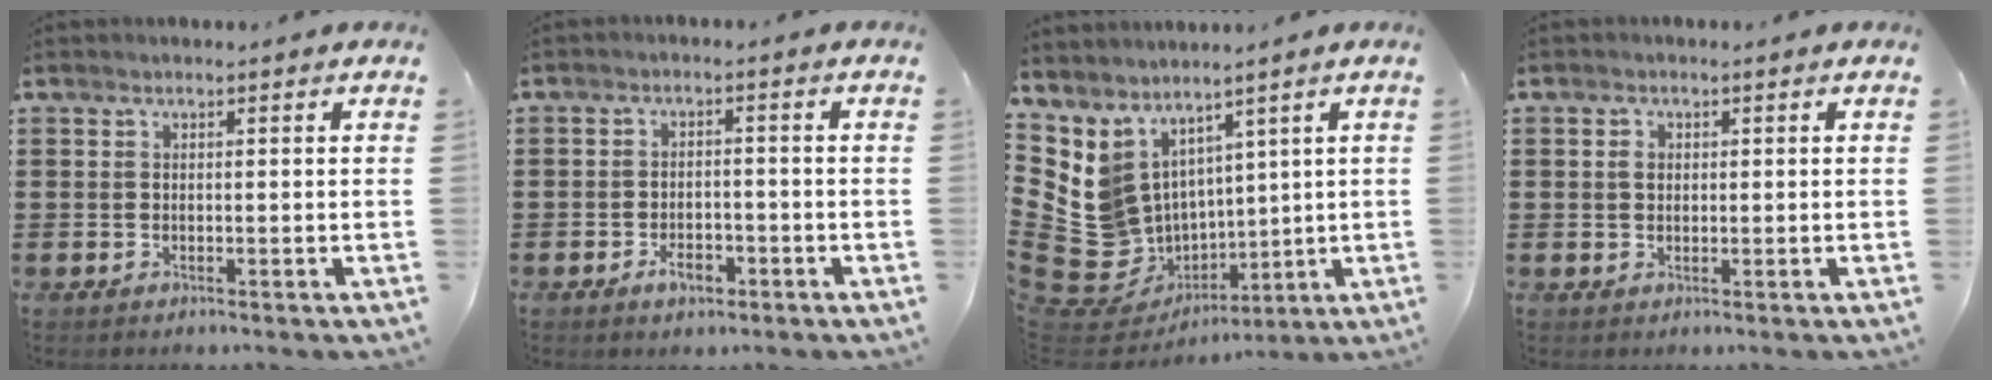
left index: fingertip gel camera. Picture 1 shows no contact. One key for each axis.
{"total": 3.2, "fx": -2.0, "fy": 1.6, "fz": 1.9, "tx": -0.035, "ty": 0.004, "tz": -0.038}
{"total": 10.0, "fx": 0.2, "fy": 9.6, "fz": 3.0, "tx": -0.125, "ty": -0.026, "tz": 0.016}
{"total": 1.6, "fx": 0.4, "fy": 1.3, "fz": 0.8, "tx": -0.011, "ty": 0.003, "tz": 0.006}